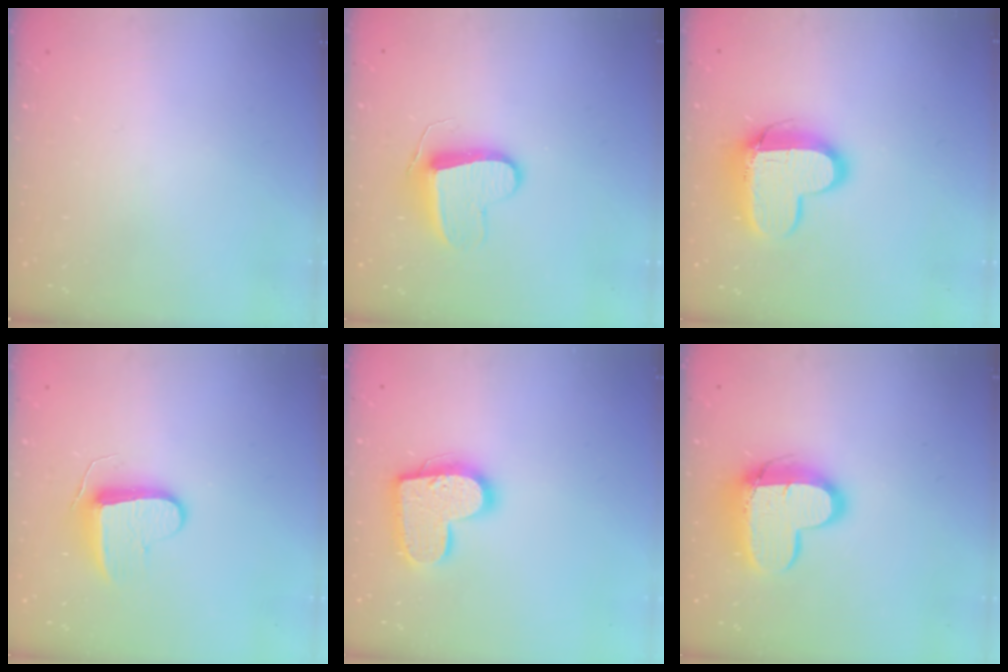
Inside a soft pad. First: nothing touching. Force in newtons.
{"total": 9.7, "press": 9.7, "slide": 0.3}
{"total": 12.9, "press": 12.9, "slide": 1.1}
{"total": 9.1, "press": 9.1, "slide": 0.0}
{"total": 16.4, "press": 16.4, "slide": 1.0}
{"total": 13.7, "press": 13.6, "slide": 1.3}